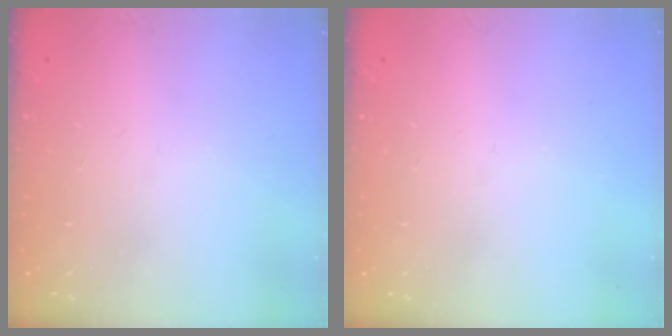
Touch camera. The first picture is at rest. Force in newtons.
{"total": 0.0}